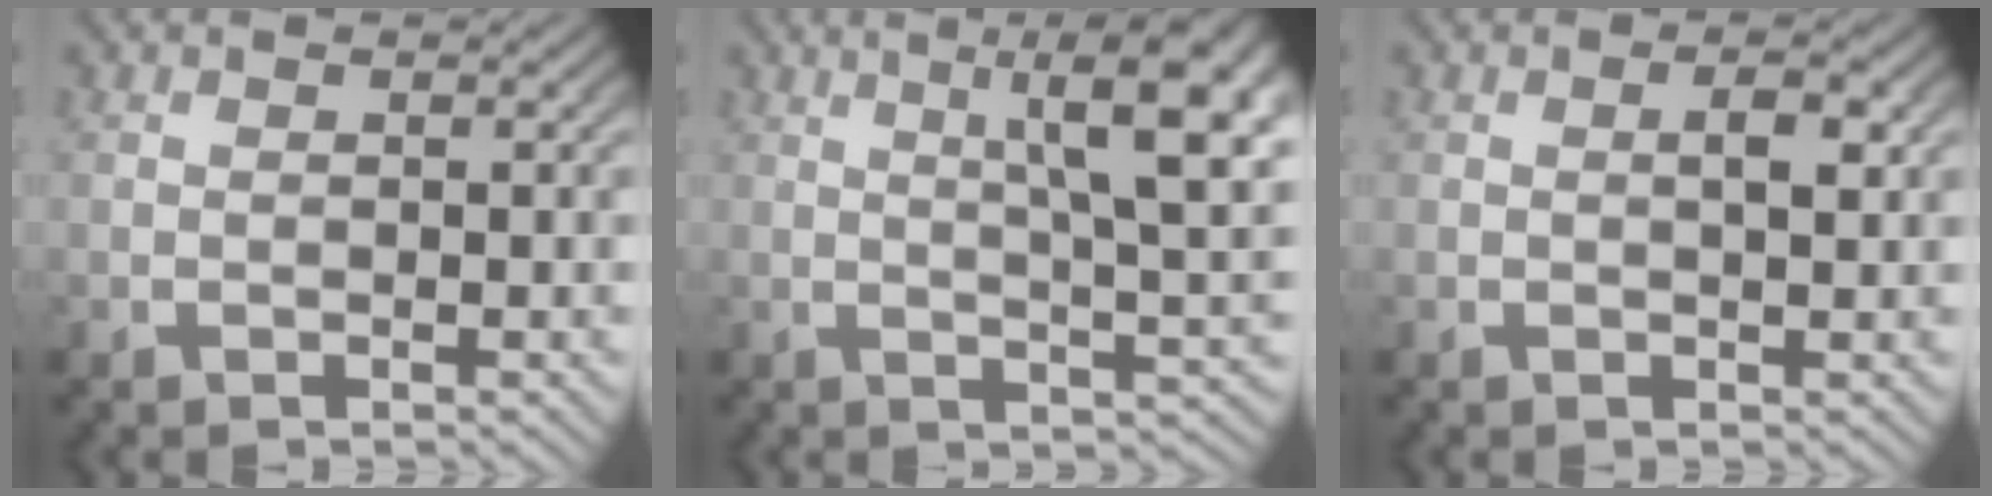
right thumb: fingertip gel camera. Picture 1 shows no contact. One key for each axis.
{"total": 10.4, "fx": 3.6, "fy": 4.3, "fz": 8.8, "tx": -0.099, "ty": 0.011, "tz": 0.047}
{"total": 1.6, "fx": 0.3, "fy": 0.6, "fz": 1.5, "tx": -0.019, "ty": 0.004, "tz": 0.003}